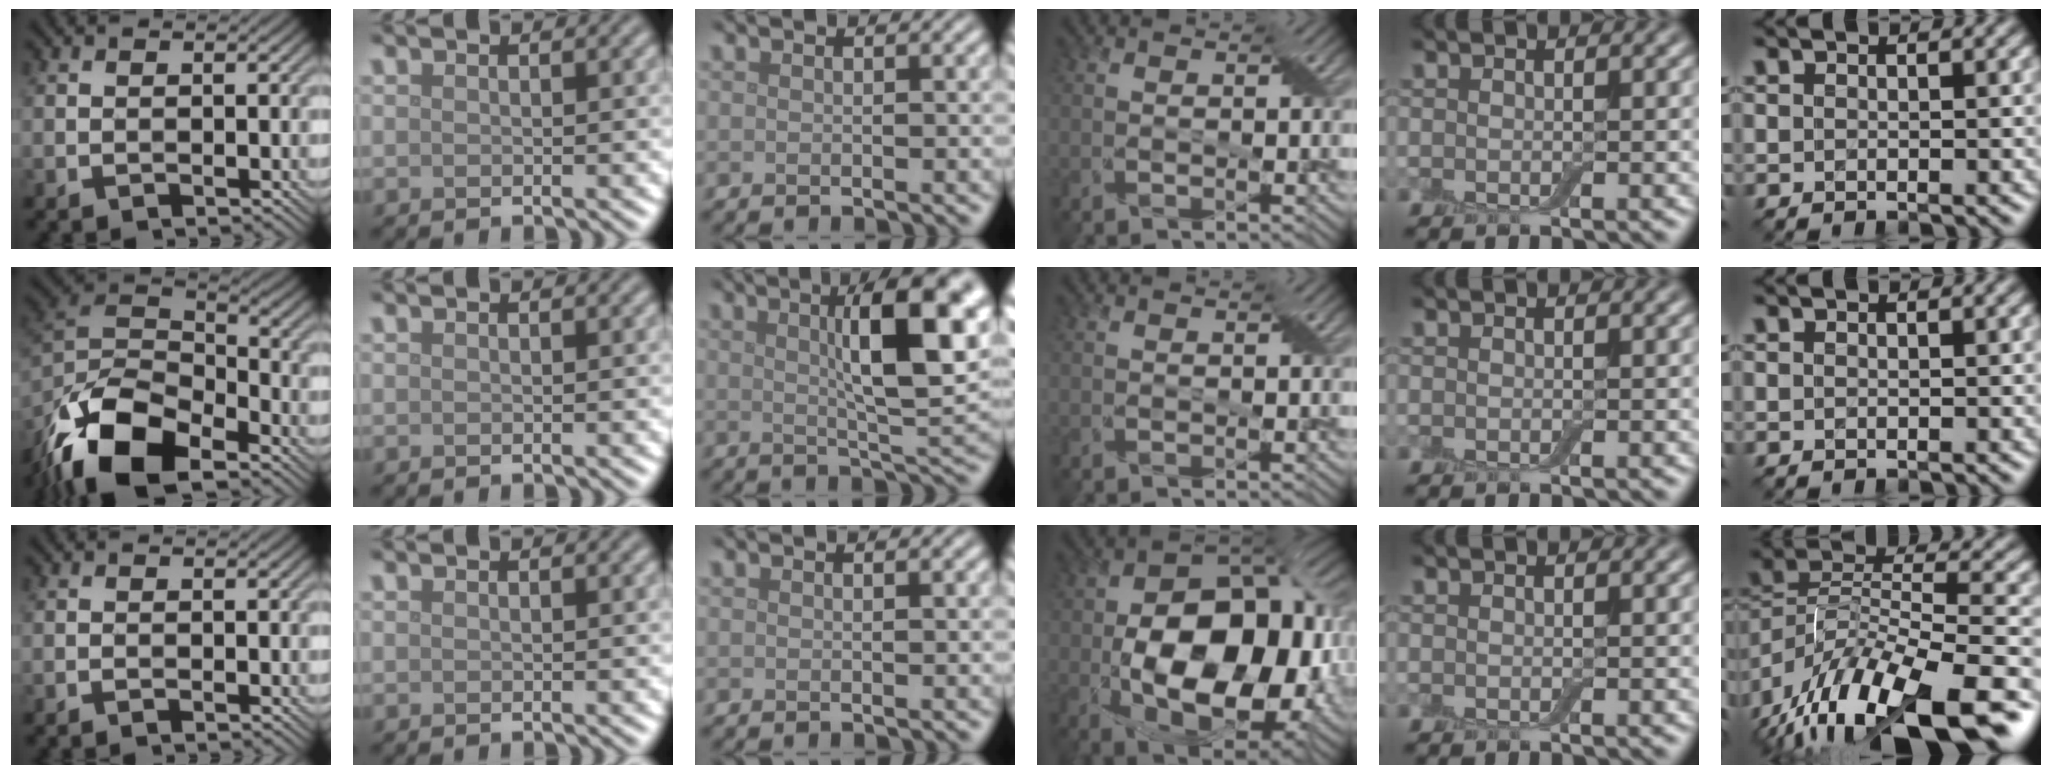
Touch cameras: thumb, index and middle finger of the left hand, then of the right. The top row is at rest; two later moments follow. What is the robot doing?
{"motion": "open", "object": "airpods case & airpods"}